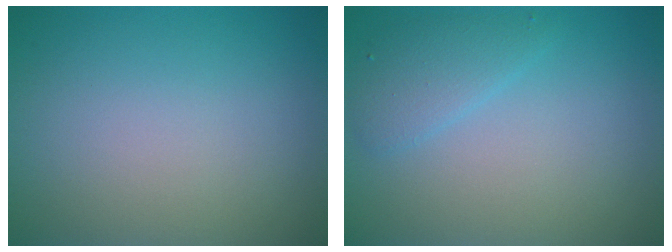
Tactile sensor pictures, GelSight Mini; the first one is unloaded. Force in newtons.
{"total": 2.0, "press": 2.0, "slide": 0.1}